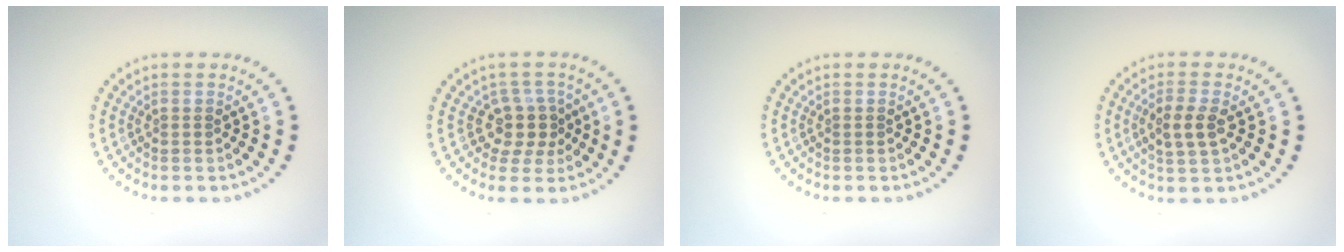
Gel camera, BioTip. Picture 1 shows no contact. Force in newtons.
{"total": 2.9, "press": 2.3, "slide": 1.8}
{"total": 0.0}
{"total": 2.6, "press": 2.5, "slide": 0.8}